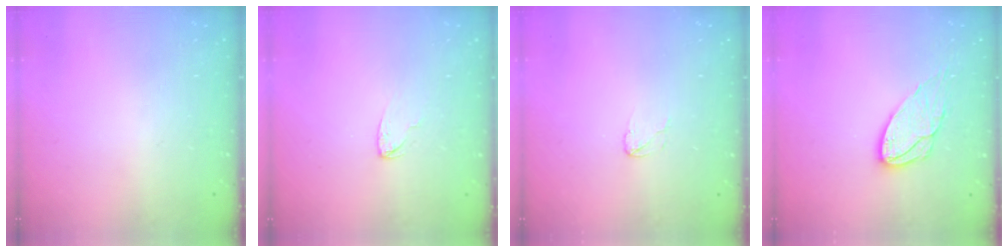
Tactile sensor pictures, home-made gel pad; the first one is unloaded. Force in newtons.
{"total": 2.6, "press": 2.6, "slide": 0.3}
{"total": 2.7, "press": 2.7, "slide": 0.2}
{"total": 10.2, "press": 10.2, "slide": 0.9}